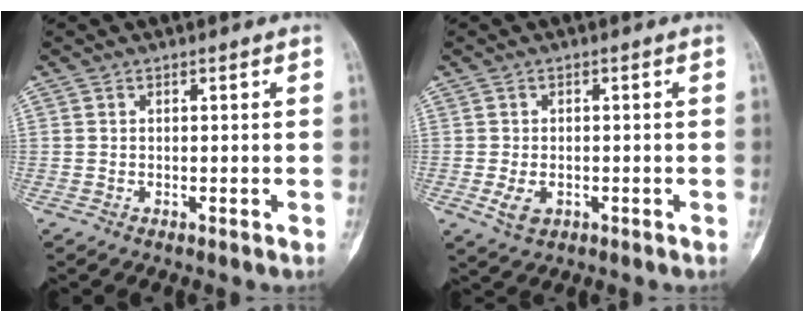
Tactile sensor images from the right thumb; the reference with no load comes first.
{"total": 3.6, "force": [-1.1, 2.4, 2.5], "torque": [-0.046, 0.000, -0.014]}